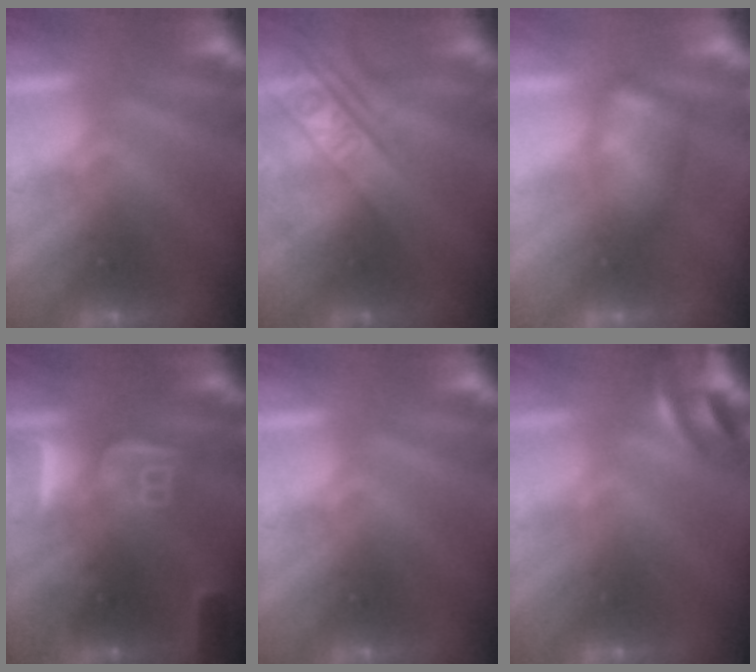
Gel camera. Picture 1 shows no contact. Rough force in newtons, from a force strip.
{"total": 2.4}
{"total": 4.7}
{"total": 8.9}
{"total": 0.0}
{"total": 2.8}